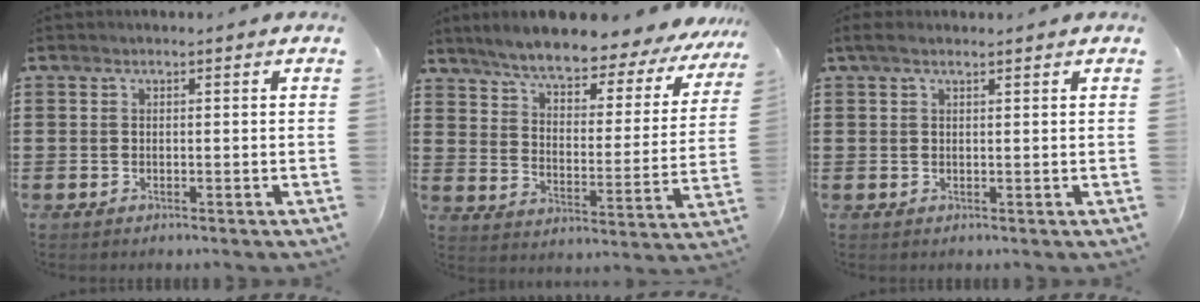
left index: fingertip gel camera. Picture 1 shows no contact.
{"total": 6.7, "force": [6.2, 0.5, 2.4], "torque": [-0.068, -0.042, 0.100]}
{"total": 1.5, "force": [0.9, 0.3, 1.1], "torque": [-0.023, 0.001, 0.017]}